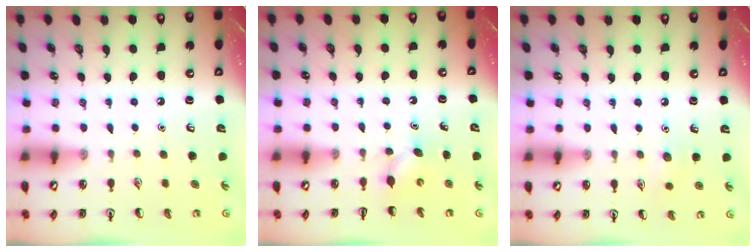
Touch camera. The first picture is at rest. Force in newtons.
{"total": 3.7, "press": 3.4, "slide": 1.3}
{"total": 6.4, "press": 6.1, "slide": 2.0}